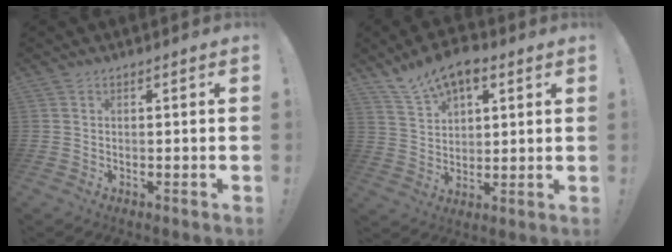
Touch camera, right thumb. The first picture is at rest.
{"total": 10.7, "force": [7.4, 5.6, 5.3], "torque": [-0.092, -0.038, 0.142]}